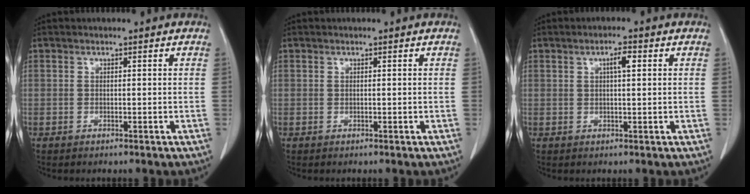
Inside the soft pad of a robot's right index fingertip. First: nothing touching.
{"total": 0.0}
{"total": 2.5, "force": [0.8, 0.4, 2.3], "torque": [-0.041, 0.004, 0.013]}